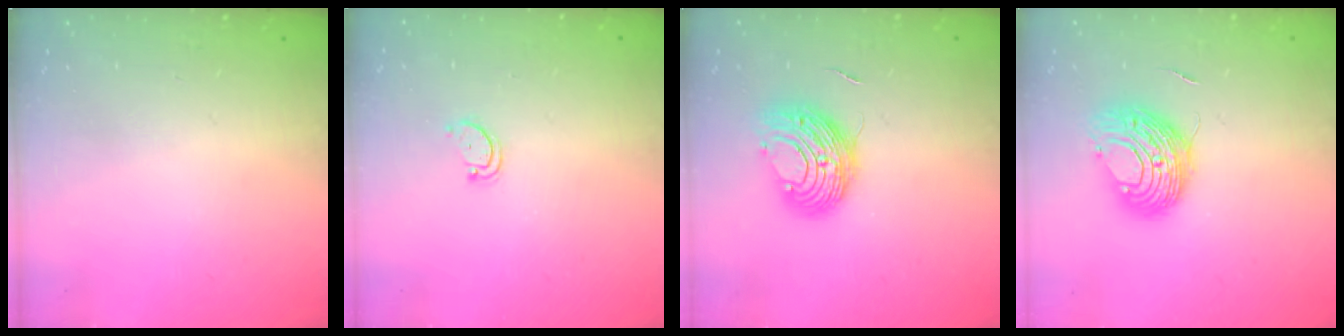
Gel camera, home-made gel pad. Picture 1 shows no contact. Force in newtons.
{"total": 2.9, "press": 2.9, "slide": 0.4}
{"total": 9.7, "press": 9.6, "slide": 0.6}
{"total": 10.4, "press": 10.4, "slide": 0.5}